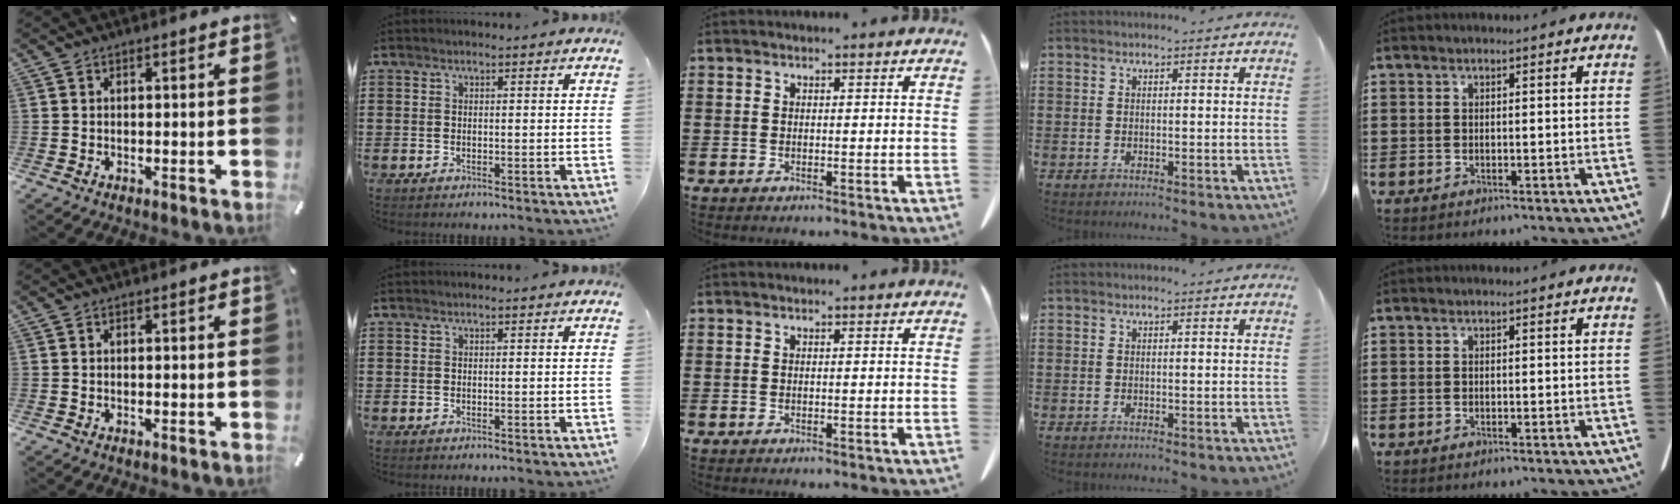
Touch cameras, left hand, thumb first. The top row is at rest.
{}